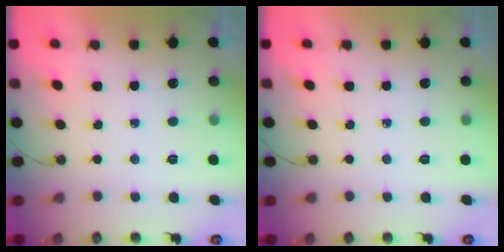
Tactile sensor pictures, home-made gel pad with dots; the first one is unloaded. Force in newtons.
{"total": 0.0}